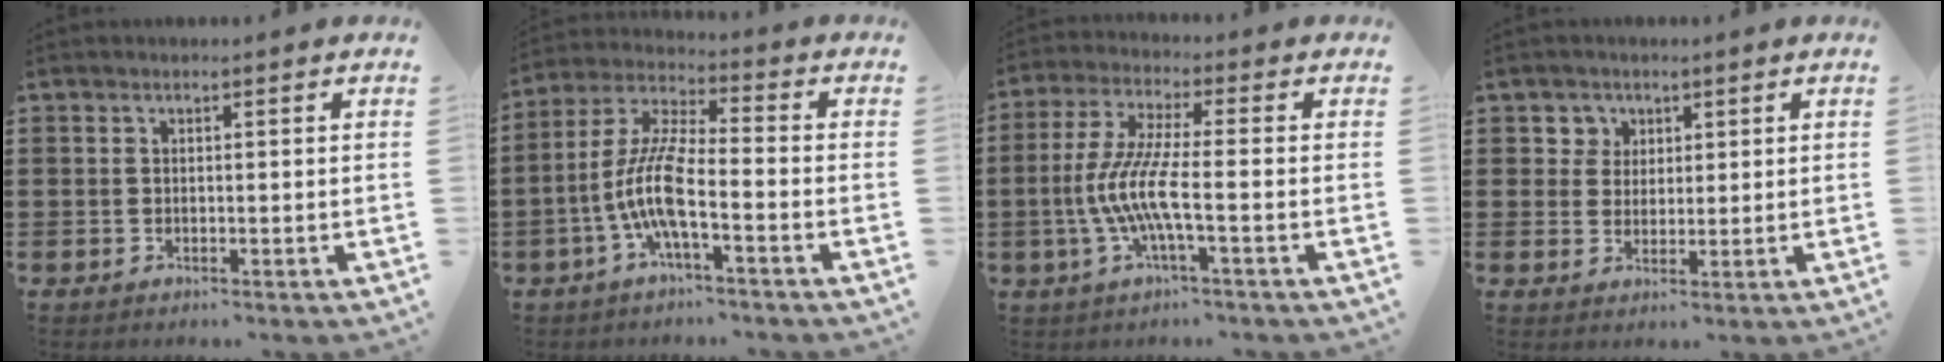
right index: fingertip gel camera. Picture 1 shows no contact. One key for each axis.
{"total": 9.3, "fx": -3.4, "fy": 2.1, "fz": 8.4, "tx": -0.203, "ty": -0.014, "tz": -0.072}
{"total": 8.2, "fx": -2.4, "fy": 1.0, "fz": 7.7, "tx": -0.181, "ty": -0.019, "tz": -0.058}
{"total": 3.1, "fx": 1.6, "fy": 2.7, "fz": 0.2, "tx": -0.019, "ty": 0.011, "tz": 0.028}